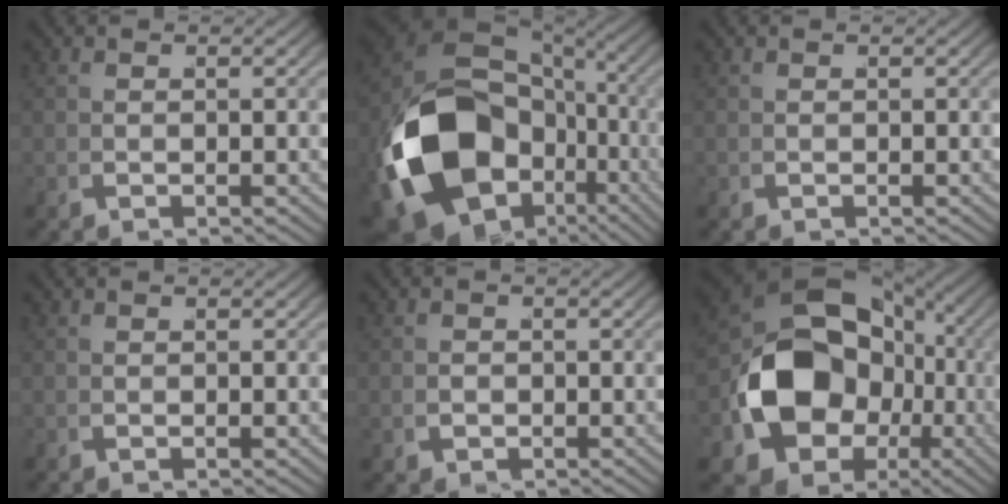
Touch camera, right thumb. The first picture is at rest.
{"total": 20.5, "force": [-2.7, 14.1, 14.7], "torque": [-0.335, -0.085, 0.001]}
{"total": 0.0}
{"total": 0.0}
{"total": 1.2, "force": [-0.3, 1.1, 0.2], "torque": [-0.007, -0.006, -0.001]}
{"total": 17.5, "force": [-1.9, 13.3, 11.3], "torque": [-0.243, -0.063, -0.007]}